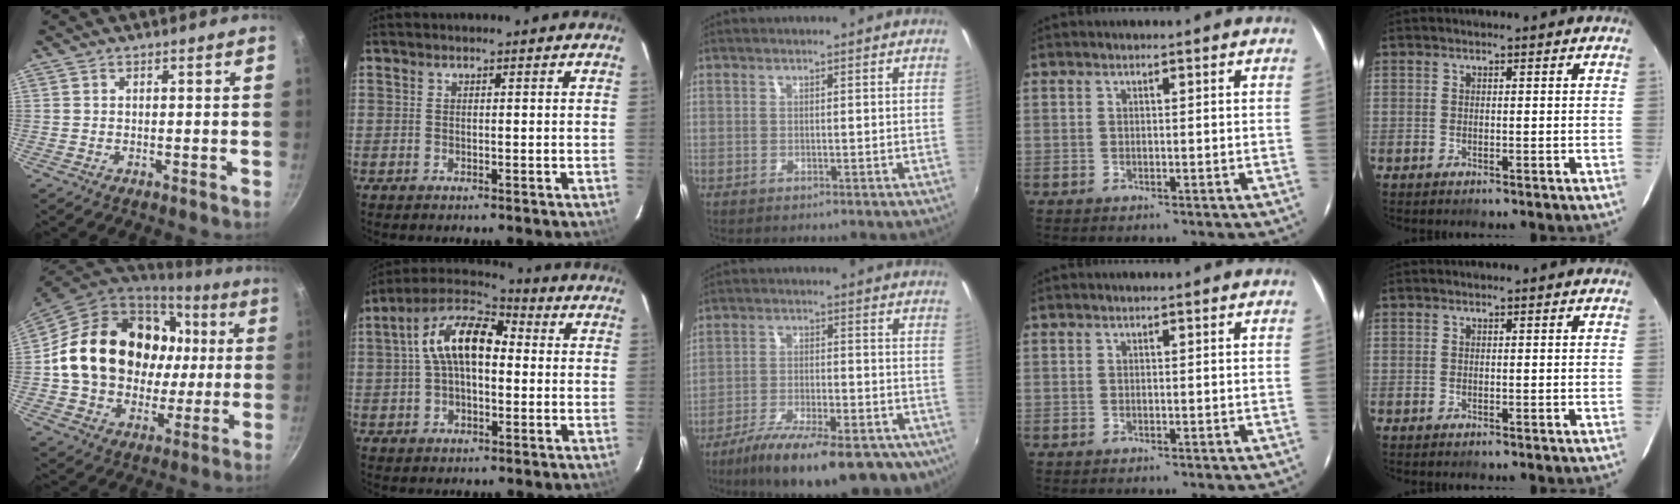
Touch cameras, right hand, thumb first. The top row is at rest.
{"thumb": {"total": 24.9, "force": [4.3, 19.5, 14.9], "torque": [-0.229, 0.026, 0.090]}, "index": {"total": 12.7, "force": [1.3, 6.8, 10.6], "torque": [-0.199, 0.033, 0.012]}, "middle": {"total": 21.4, "force": [-14.5, 7.3, 14.0], "torque": [-0.240, -0.049, -0.209]}}